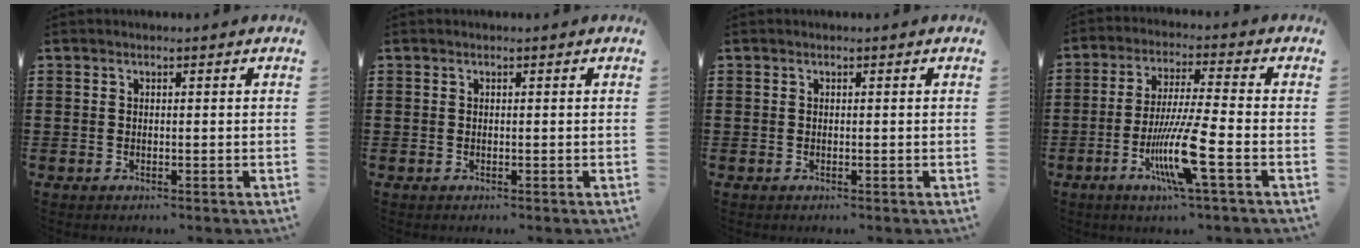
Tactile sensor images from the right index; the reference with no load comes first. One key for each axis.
{"total": 0.0}
{"total": 0.0}
{"total": 10.6, "fx": -4.0, "fy": 0.7, "fz": 9.8, "tx": -0.200, "ty": -0.016, "tz": -0.080}